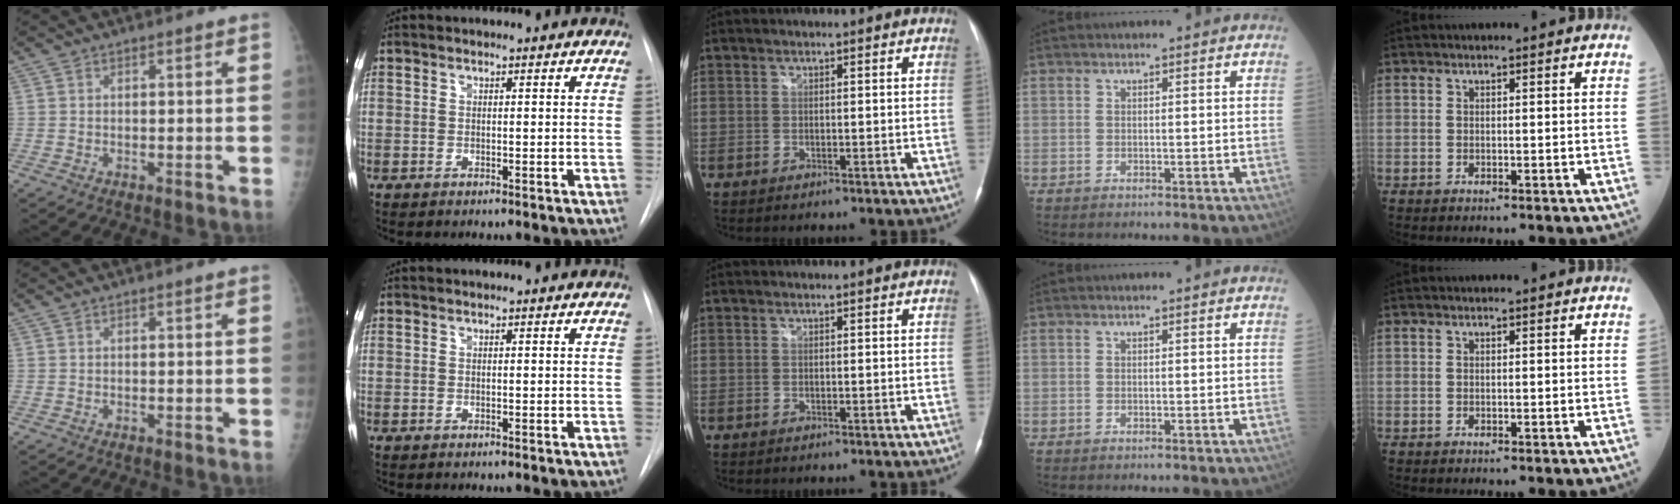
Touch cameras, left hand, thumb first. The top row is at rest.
{}